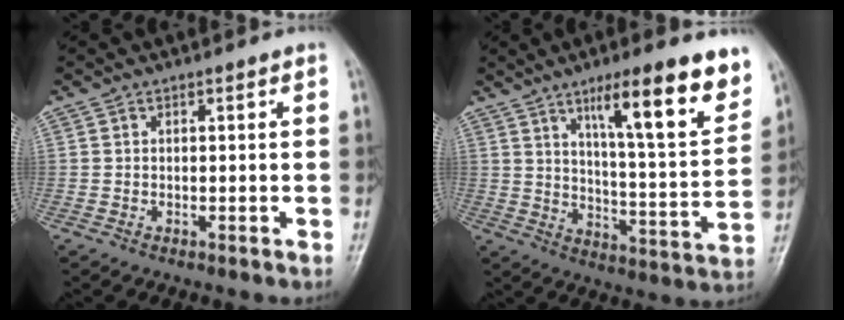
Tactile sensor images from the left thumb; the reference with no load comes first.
{"total": 17.3, "force": [10.2, 3.1, 13.7], "torque": [-0.176, -0.052, 0.161]}